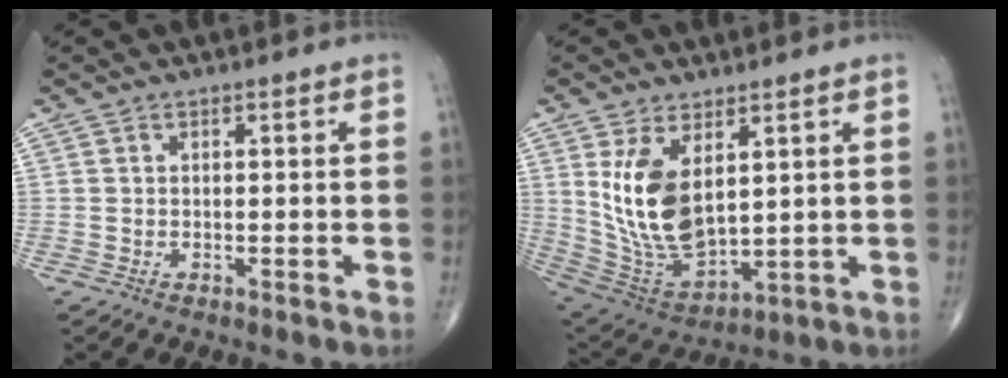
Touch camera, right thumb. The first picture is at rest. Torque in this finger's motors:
{"motor_torque": [-0.59, 1.28, 1.40, 0.69, 0.33]}